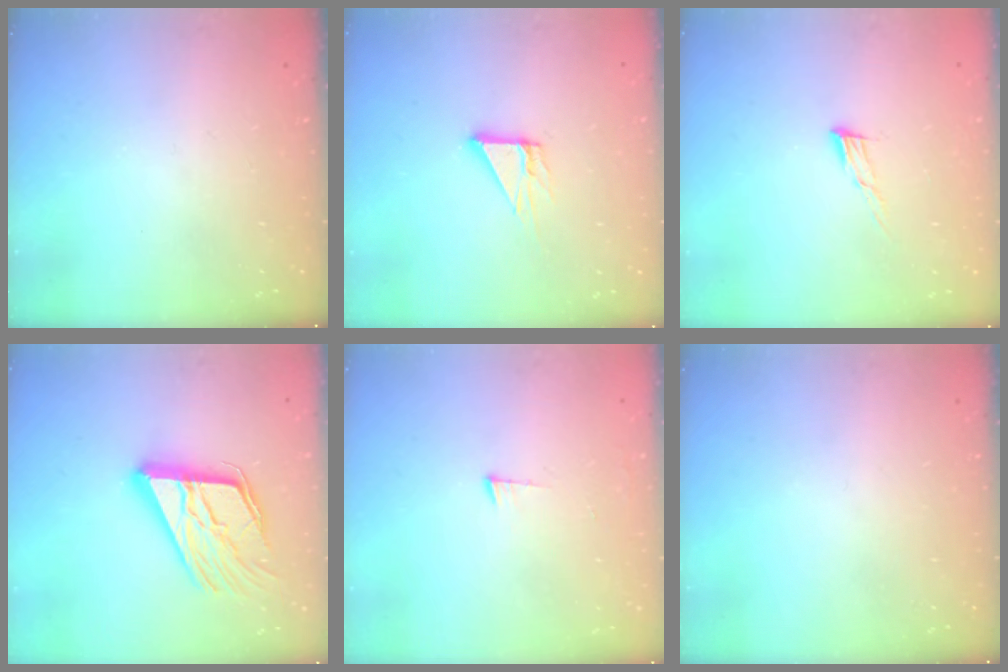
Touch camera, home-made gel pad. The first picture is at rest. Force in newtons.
{"total": 4.8, "press": 4.8, "slide": 0.2}
{"total": 6.9, "press": 6.7, "slide": 1.3}
{"total": 19.0, "press": 18.8, "slide": 2.8}
{"total": 2.8, "press": 2.7, "slide": 0.5}
{"total": 0.0}